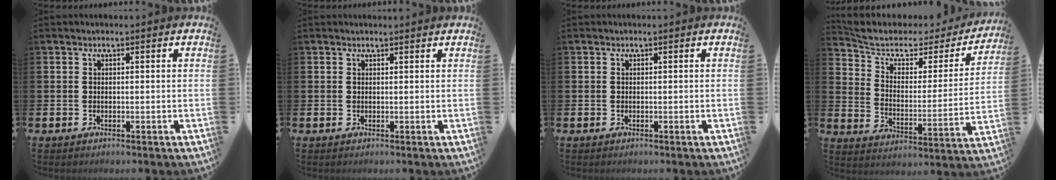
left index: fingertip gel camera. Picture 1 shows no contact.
{"total": 0.5, "force": [0.5, -0.1, 0.1], "torque": [0.011, -0.005, 0.007]}
{"total": 0.0}
{"total": 6.3, "force": [4.9, 3.3, 2.1], "torque": [-0.077, -0.036, 0.077]}